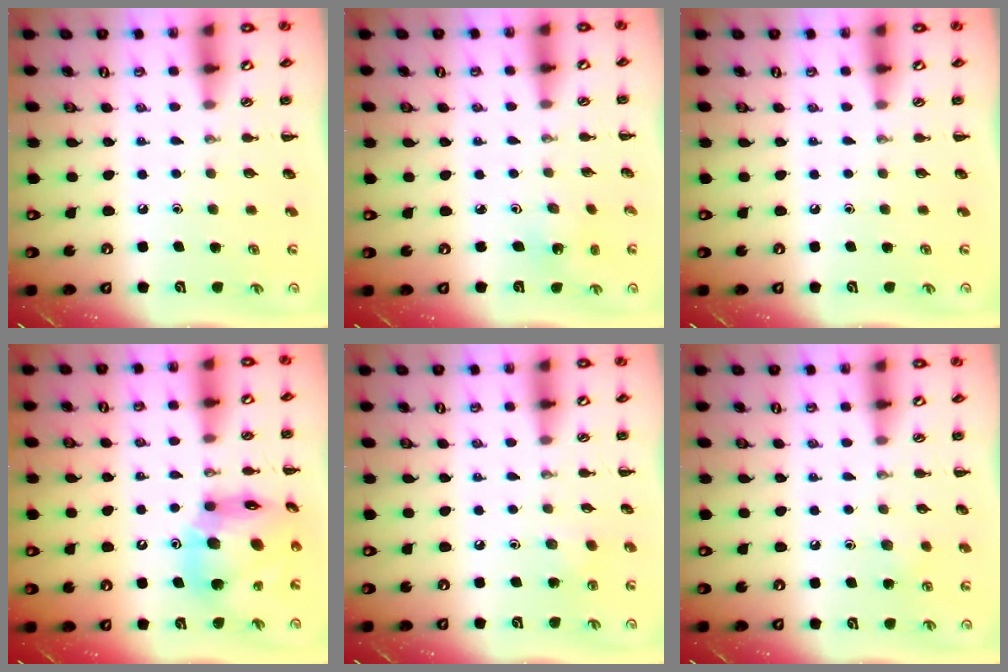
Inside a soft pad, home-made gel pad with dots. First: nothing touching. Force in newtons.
{"total": 2.0, "press": 1.9, "slide": 0.7}
{"total": 0.0}
{"total": 16.4, "press": 15.8, "slide": 4.5}
{"total": 3.0, "press": 2.8, "slide": 1.0}
{"total": 4.9, "press": 4.6, "slide": 1.5}